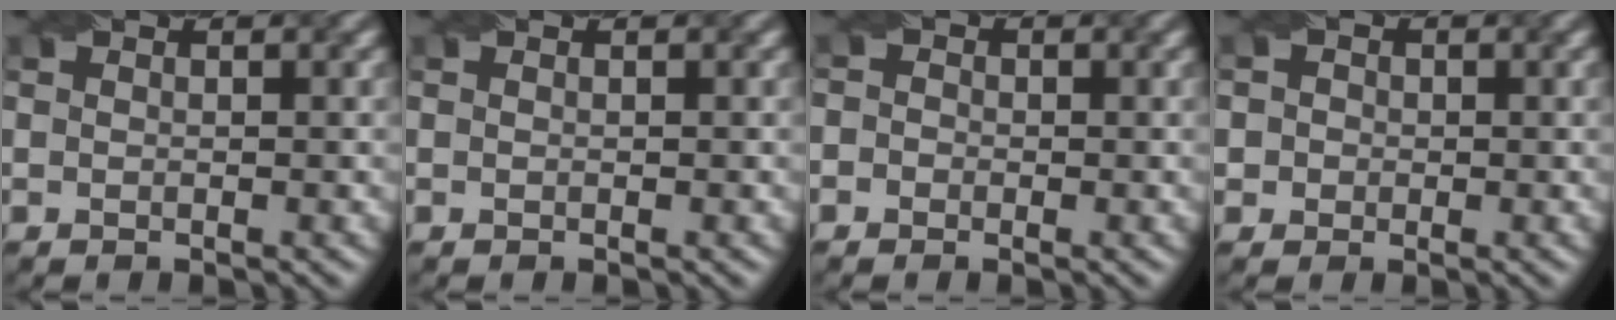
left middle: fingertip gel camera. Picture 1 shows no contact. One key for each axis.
{"total": 0.0}
{"total": 1.6, "fx": 0.0, "fy": 1.5, "fz": 0.6, "tx": 0.006, "ty": 0.005, "tz": -0.018}
{"total": 2.7, "fx": 0.7, "fy": 2.5, "fz": 0.9, "tx": 0.004, "ty": 0.018, "tz": -0.001}